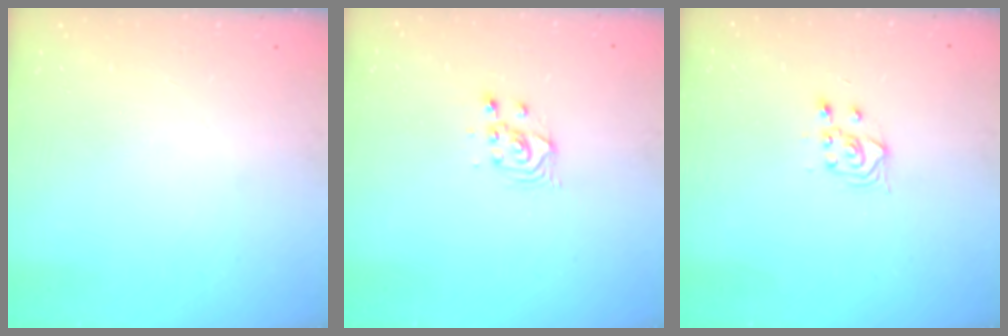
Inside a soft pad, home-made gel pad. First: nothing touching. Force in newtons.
{"total": 2.9, "press": 2.9, "slide": 0.1}
{"total": 3.0, "press": 2.6, "slide": 1.3}